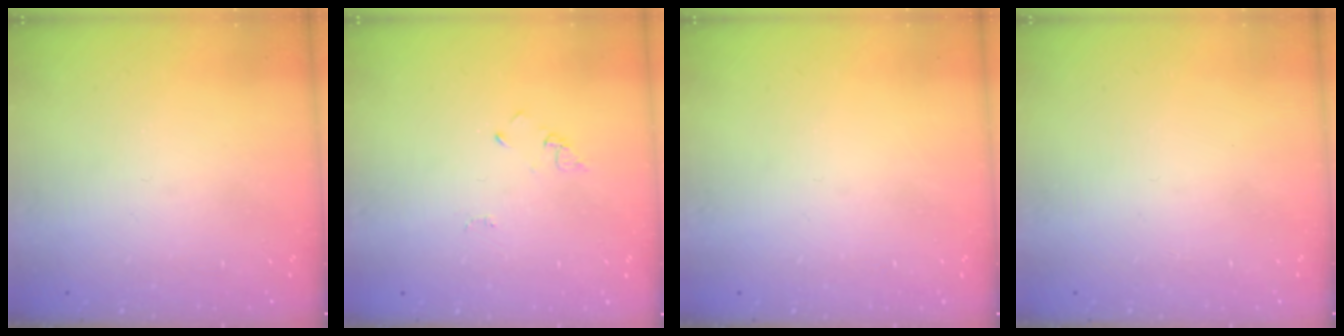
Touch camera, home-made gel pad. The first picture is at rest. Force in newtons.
{"total": 2.9, "press": 2.9, "slide": 0.3}
{"total": 0.0}
{"total": 1.6, "press": 1.6, "slide": 0.1}